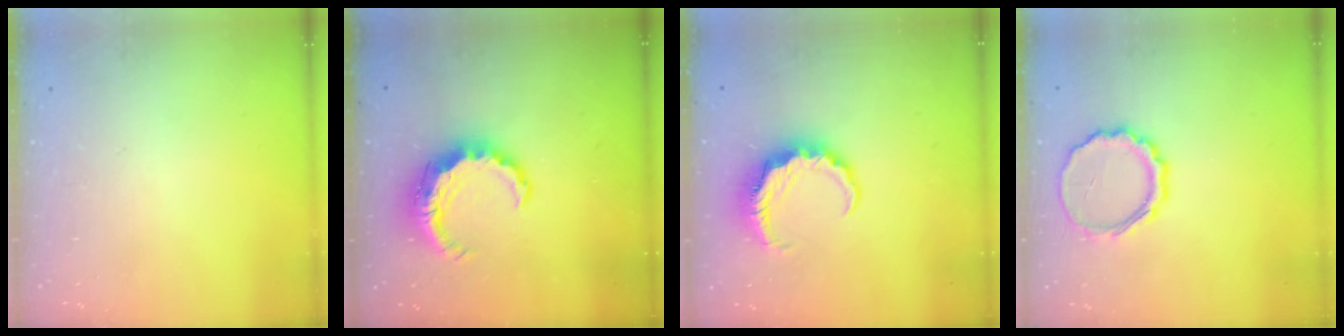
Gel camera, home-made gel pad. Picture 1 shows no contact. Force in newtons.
{"total": 10.0, "press": 9.9, "slide": 1.3}
{"total": 6.8, "press": 6.7, "slide": 1.0}
{"total": 7.8, "press": 7.7, "slide": 1.4}